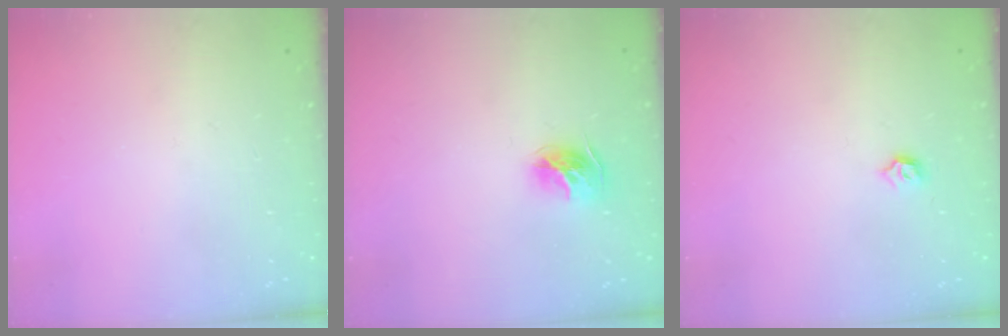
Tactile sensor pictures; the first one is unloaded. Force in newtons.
{"total": 10.3, "press": 10.3, "slide": 0.6}
{"total": 3.4, "press": 3.3, "slide": 0.7}